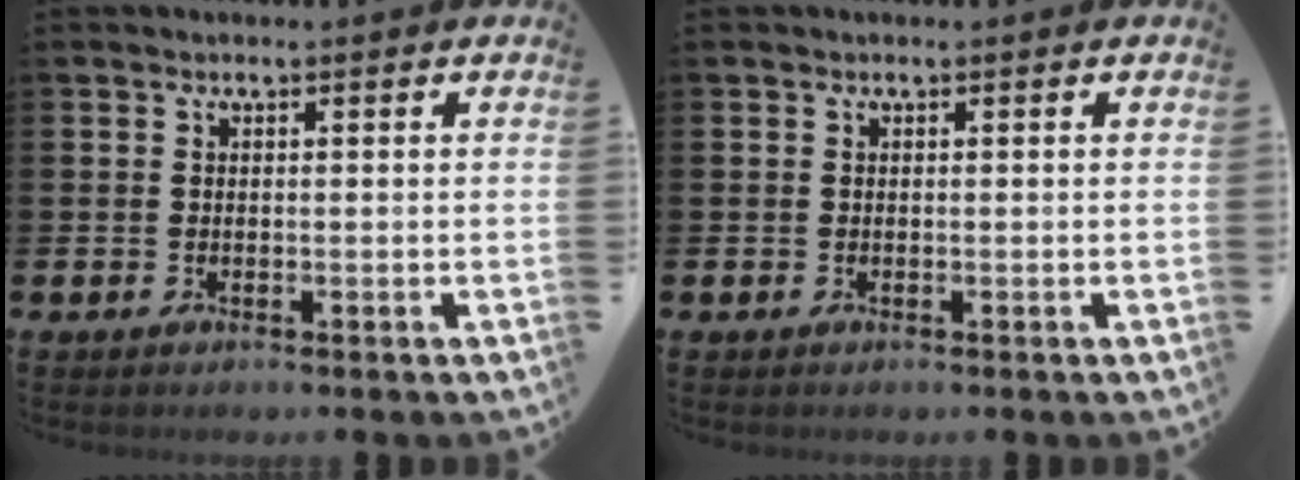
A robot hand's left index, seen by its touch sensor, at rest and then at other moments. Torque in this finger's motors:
{"motor_torque": [0.00, 0.00, 0.00, 0.00]}